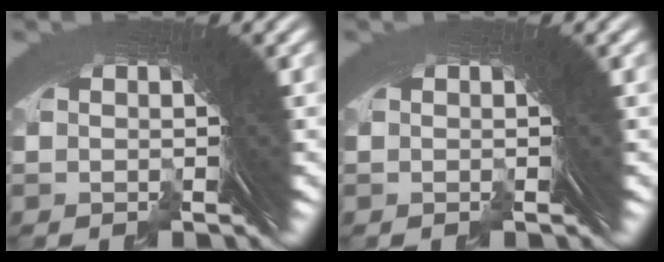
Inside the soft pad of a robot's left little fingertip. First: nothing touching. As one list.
[{"total": 0.0}]